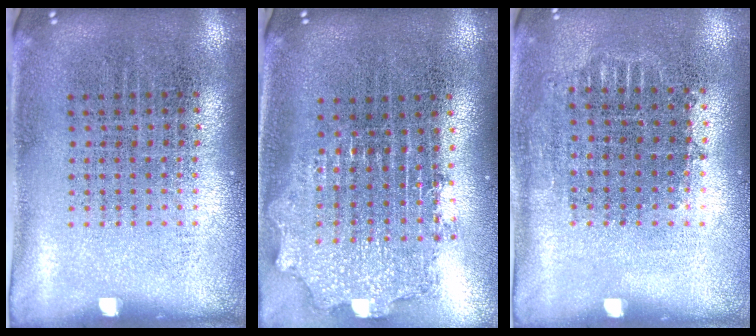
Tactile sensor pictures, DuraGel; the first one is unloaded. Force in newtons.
{"total": 2.1, "press": 1.7, "slide": 1.3}
{"total": 0.7, "press": 0.7, "slide": 0.2}